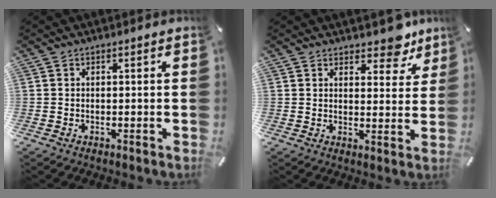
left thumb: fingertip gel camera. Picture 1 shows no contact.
{"total": 7.9, "force": [6.4, 3.9, 2.6], "torque": [-0.008, -0.051, 0.109]}